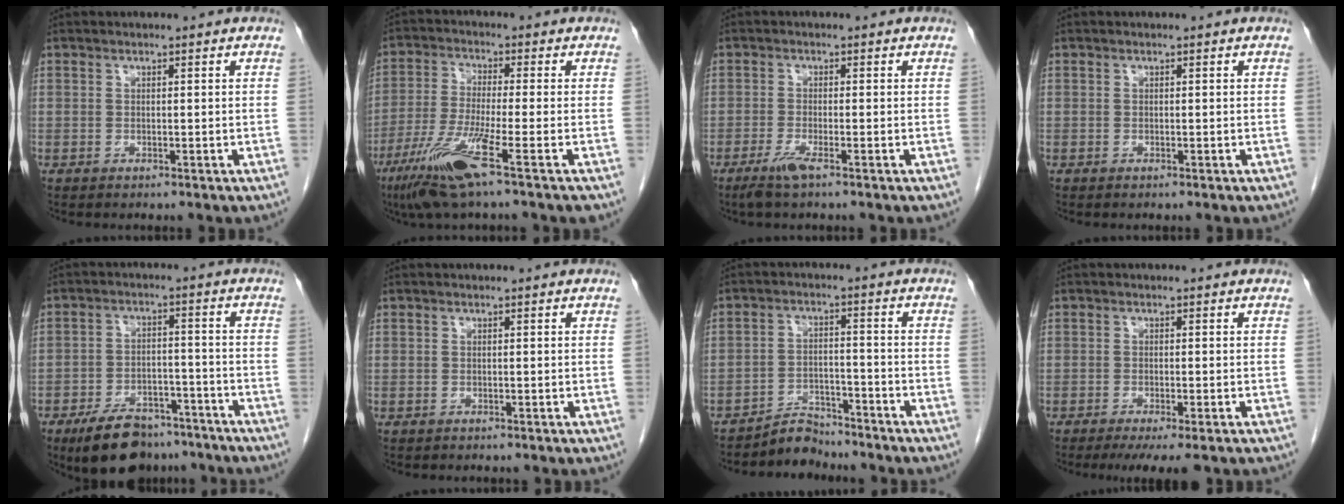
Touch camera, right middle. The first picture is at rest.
{"total": 10.6, "force": [-5.7, -0.6, 8.9], "torque": [-0.185, -0.030, -0.109]}
{"total": 2.7, "force": [-1.8, -0.1, 2.0], "torque": [-0.048, -0.008, -0.039]}
{"total": 0.0}
{"total": 11.2, "force": [-8.7, 5.0, 4.8], "torque": [-0.074, 0.004, -0.139]}
{"total": 0.0}
{"total": 5.4, "force": [-5.2, 1.2, -0.6], "torque": [0.011, 0.011, -0.086]}
{"total": 5.6, "force": [-4.0, 0.6, 3.9], "torque": [-0.052, -0.016, -0.058]}